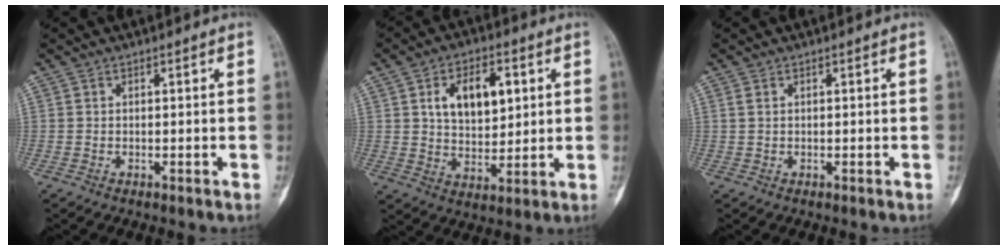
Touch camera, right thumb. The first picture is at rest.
{"total": 11.8, "force": [3.4, 7.0, 8.9], "torque": [-0.116, -0.007, 0.060]}
{"total": 0.8, "force": [0.3, 0.4, 0.6], "torque": [-0.015, 0.004, 0.009]}